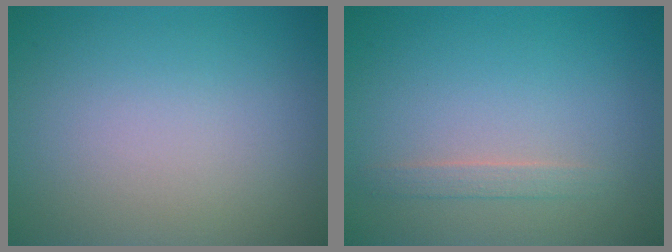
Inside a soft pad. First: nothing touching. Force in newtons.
{"total": 1.1, "press": 1.1, "slide": 0.1}